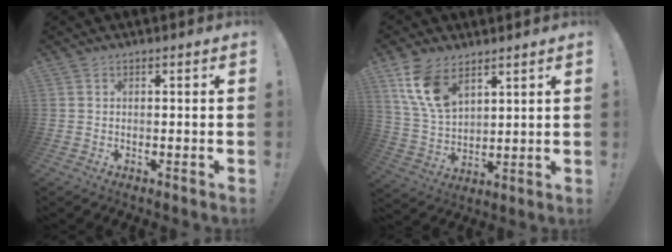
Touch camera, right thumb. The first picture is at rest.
{"total": 12.4, "force": [7.3, 7.1, 7.1], "torque": [-0.152, -0.028, 0.142]}